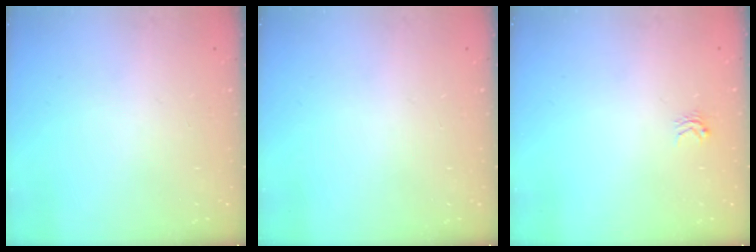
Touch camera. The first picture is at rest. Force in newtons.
{"total": 0.0}
{"total": 3.0, "press": 3.0, "slide": 0.5}